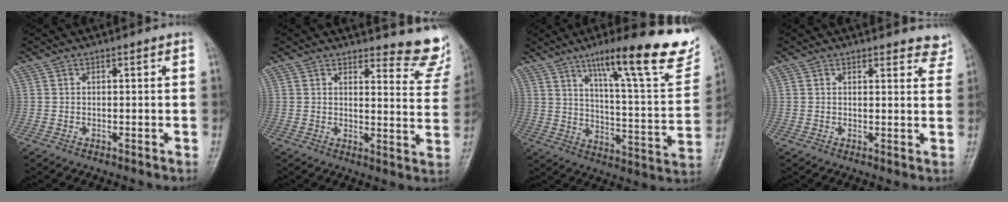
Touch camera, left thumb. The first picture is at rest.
{"total": 10.1, "force": [9.3, 2.7, 2.8], "torque": [-0.001, -0.091, 0.088]}
{"total": 24.4, "force": [15.2, 4.9, 18.5], "torque": [-0.234, -0.054, 0.224]}
{"total": 4.7, "force": [4.3, 1.6, 0.6], "torque": [0.026, -0.026, 0.030]}